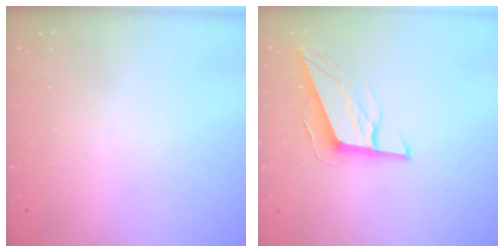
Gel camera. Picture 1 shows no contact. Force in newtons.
{"total": 10.3, "press": 10.0, "slide": 2.8}